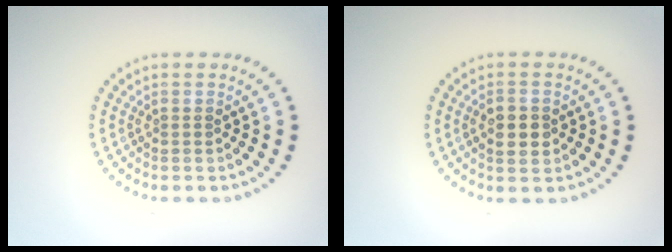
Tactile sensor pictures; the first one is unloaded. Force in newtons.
{"total": 2.2, "press": 2.2, "slide": 0.1}